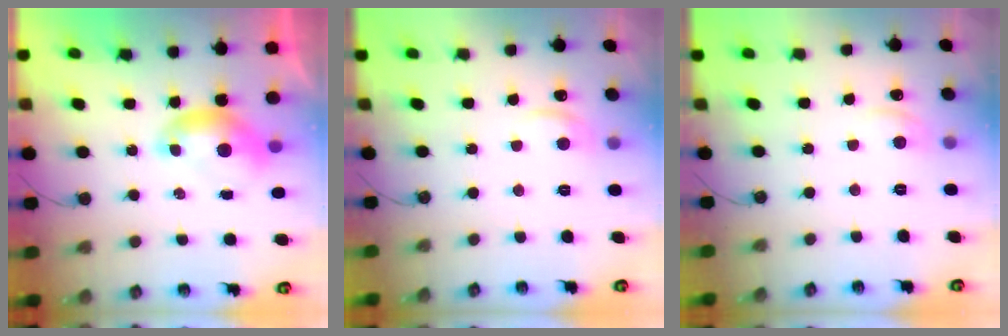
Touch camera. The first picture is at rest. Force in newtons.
{"total": 1.6, "press": 1.3, "slide": 0.8}
{"total": 0.7, "press": 0.5, "slide": 0.6}